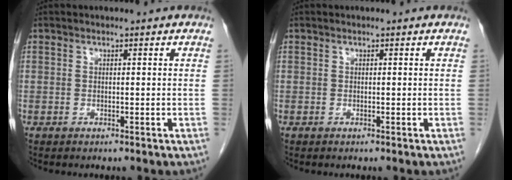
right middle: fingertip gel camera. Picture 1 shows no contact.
{"total": 0.0}